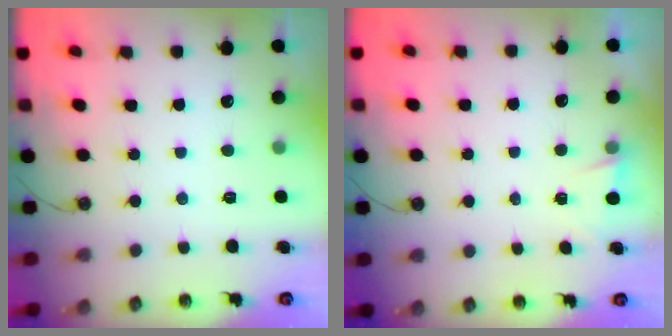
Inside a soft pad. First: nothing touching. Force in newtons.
{"total": 1.5, "press": 0.9, "slide": 1.2}